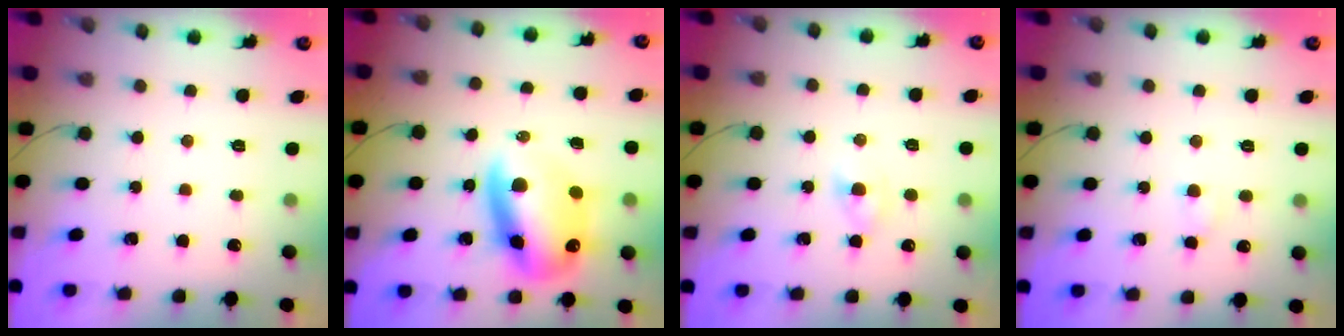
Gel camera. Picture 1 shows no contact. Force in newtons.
{"total": 14.0, "press": 13.4, "slide": 3.9}
{"total": 2.5, "press": 2.4, "slide": 0.9}
{"total": 2.6, "press": 2.5, "slide": 0.8}